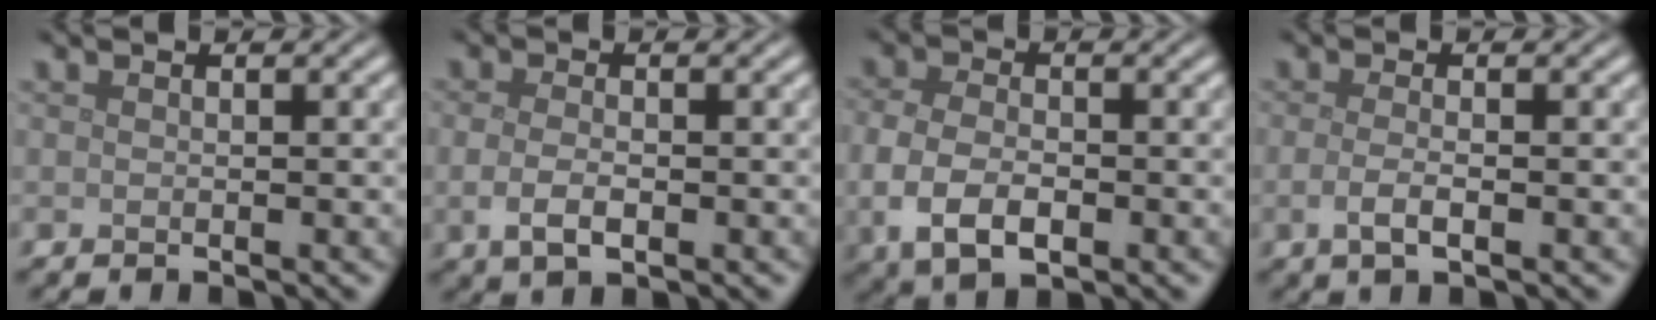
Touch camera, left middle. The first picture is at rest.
{"total": 2.4, "force": [-0.5, 1.2, 2.1], "torque": [-0.045, -0.006, -0.010]}
{"total": 4.7, "force": [-1.2, 2.9, 3.5], "torque": [-0.077, -0.010, -0.025]}
{"total": 2.1, "force": [-0.5, 0.7, 1.9], "torque": [-0.037, -0.003, -0.014]}